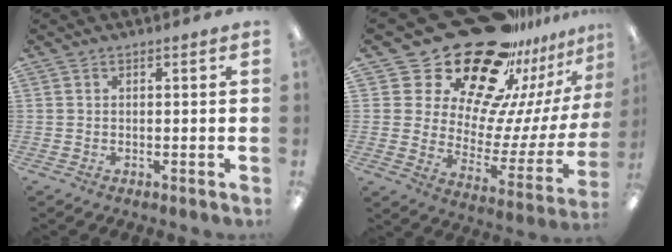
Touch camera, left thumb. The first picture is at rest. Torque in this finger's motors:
{"motor_torque": [1.78, 1.78, 1.36, -1.41, 0.12]}